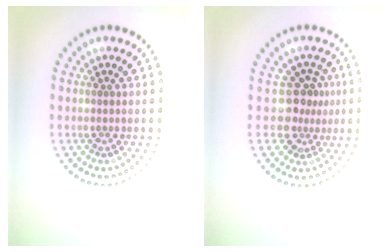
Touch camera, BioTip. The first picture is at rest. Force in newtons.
{"total": 3.2, "press": 2.5, "slide": 2.1}